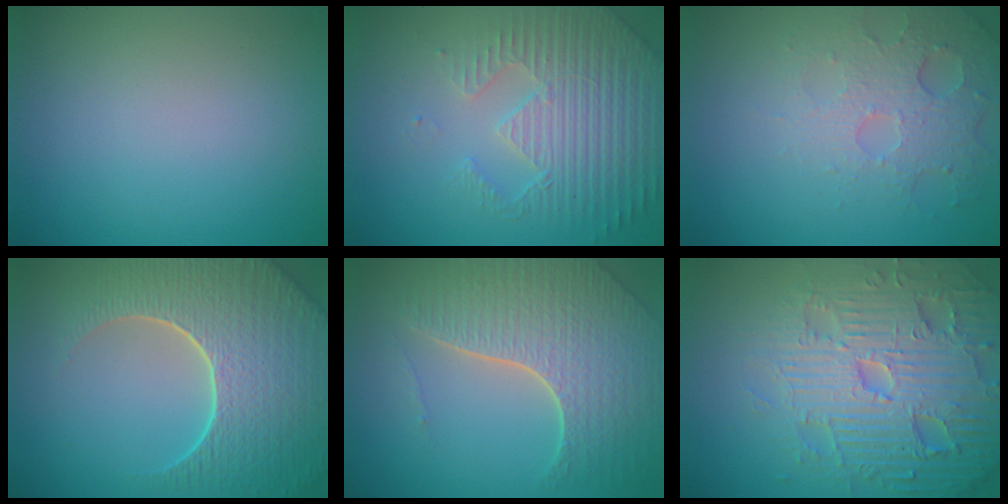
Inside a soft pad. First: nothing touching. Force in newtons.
{"total": 4.8, "press": 4.3, "slide": 2.1}
{"total": 5.0, "press": 3.3, "slide": 3.8}
{"total": 9.3, "press": 6.6, "slide": 6.5}
{"total": 7.4, "press": 5.3, "slide": 5.2}
{"total": 7.9, "press": 7.7, "slide": 1.8}